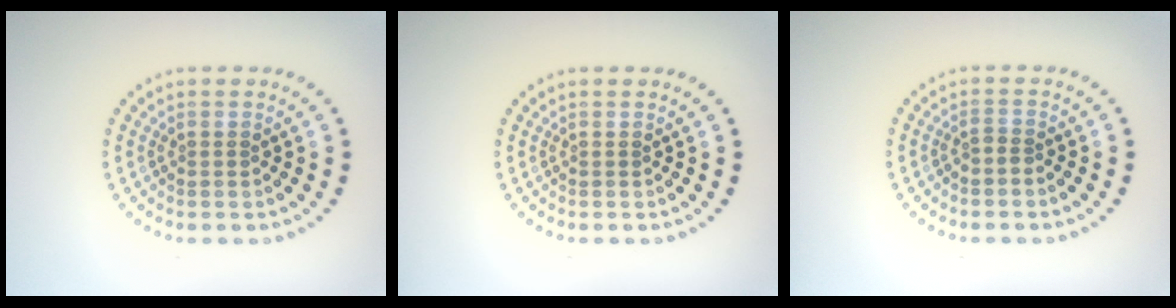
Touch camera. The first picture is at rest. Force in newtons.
{"total": 0.0}
{"total": 0.7, "press": 0.4, "slide": 0.6}